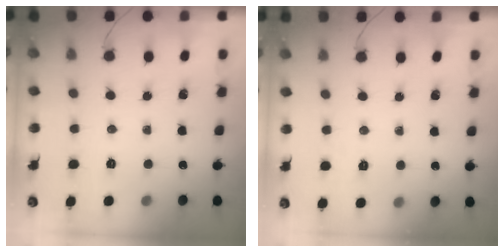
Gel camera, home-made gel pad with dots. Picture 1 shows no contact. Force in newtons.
{"total": 2.1, "press": 1.4, "slide": 1.6}